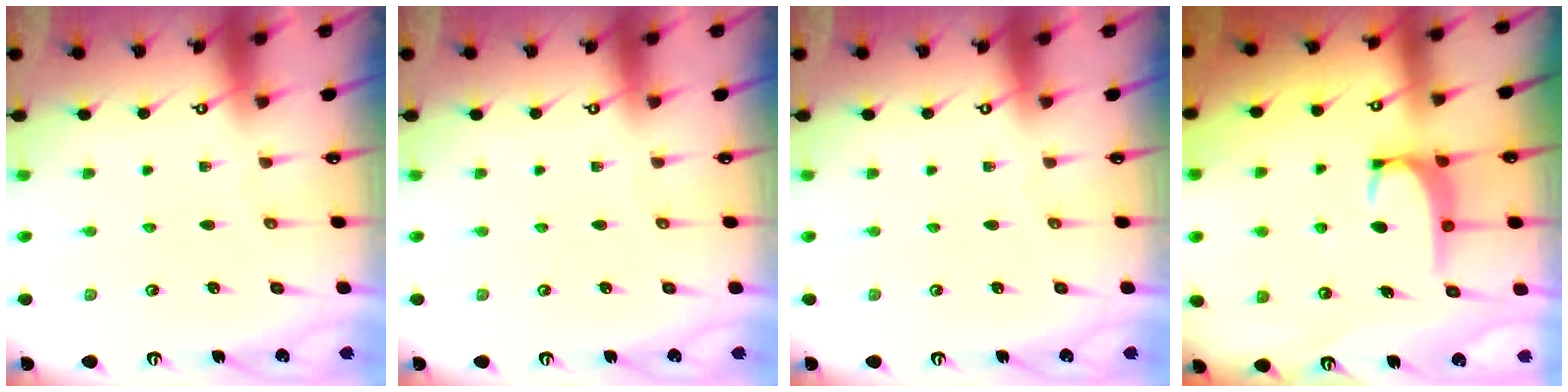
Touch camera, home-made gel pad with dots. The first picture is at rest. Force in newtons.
{"total": 0.0}
{"total": 0.0}
{"total": 2.9, "press": 2.8, "slide": 0.5}